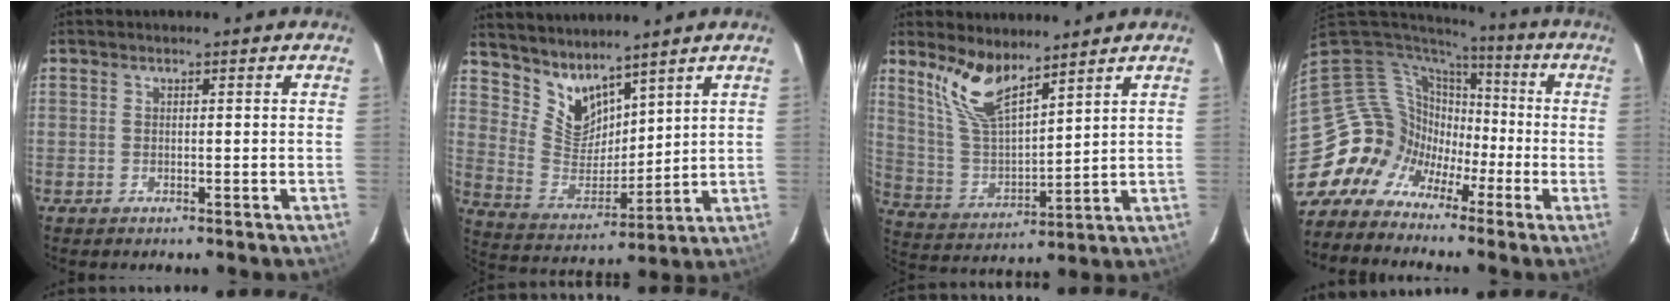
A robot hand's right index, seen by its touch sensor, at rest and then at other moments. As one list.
[{"total": 9.3, "force": [7.9, 3.9, 3.0], "torque": [-0.059, -0.010, 0.169]}, {"total": 10.8, "force": [8.1, 3.2, 6.5], "torque": [-0.133, -0.001, 0.170]}, {"total": 11.3, "force": [-5.6, 9.7, 1.4], "torque": [-0.043, 0.037, -0.119]}]